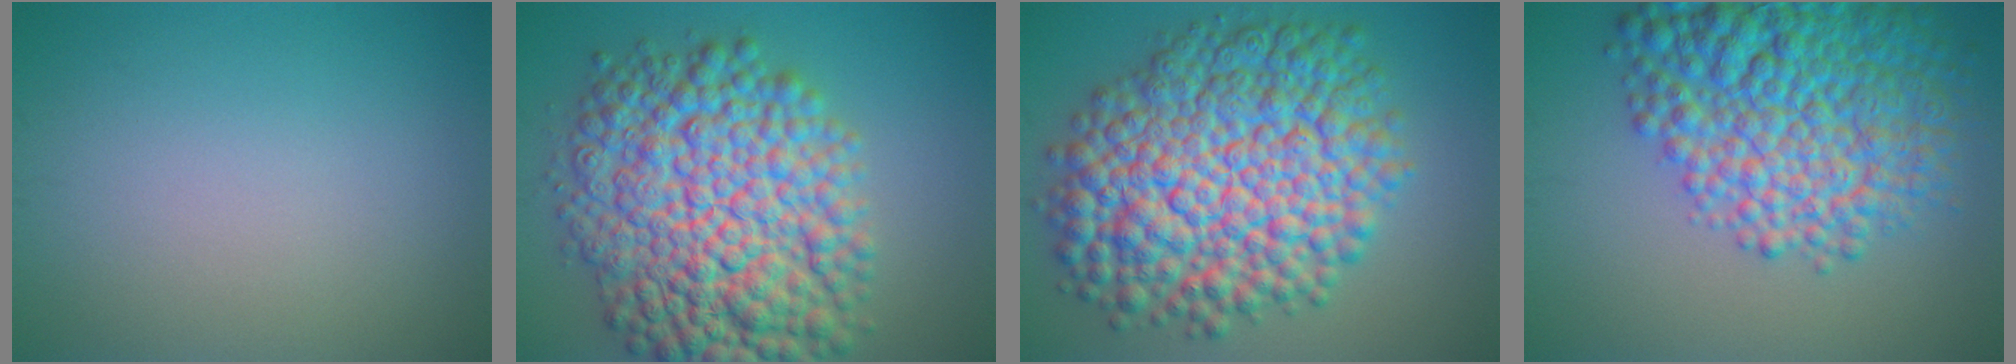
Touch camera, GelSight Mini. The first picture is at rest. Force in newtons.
{"total": 13.4, "press": 13.4, "slide": 0.1}
{"total": 14.3, "press": 14.3, "slide": 0.3}
{"total": 11.3, "press": 11.2, "slide": 0.4}